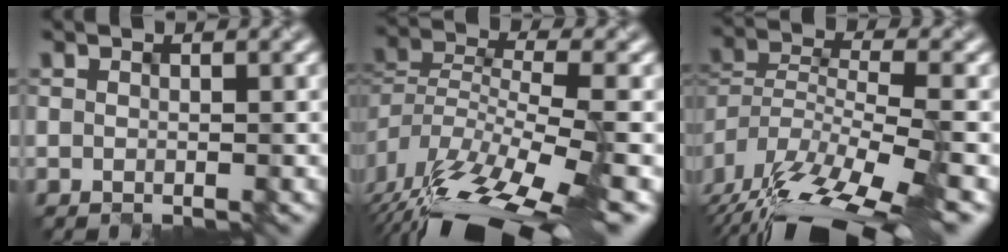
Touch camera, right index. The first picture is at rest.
{"total": 12.5, "force": [-8.7, 3.6, 8.3], "torque": [-0.159, 0.004, -0.137]}
{"total": 13.7, "force": [-10.7, 3.7, 7.6], "torque": [-0.128, 0.000, -0.163]}